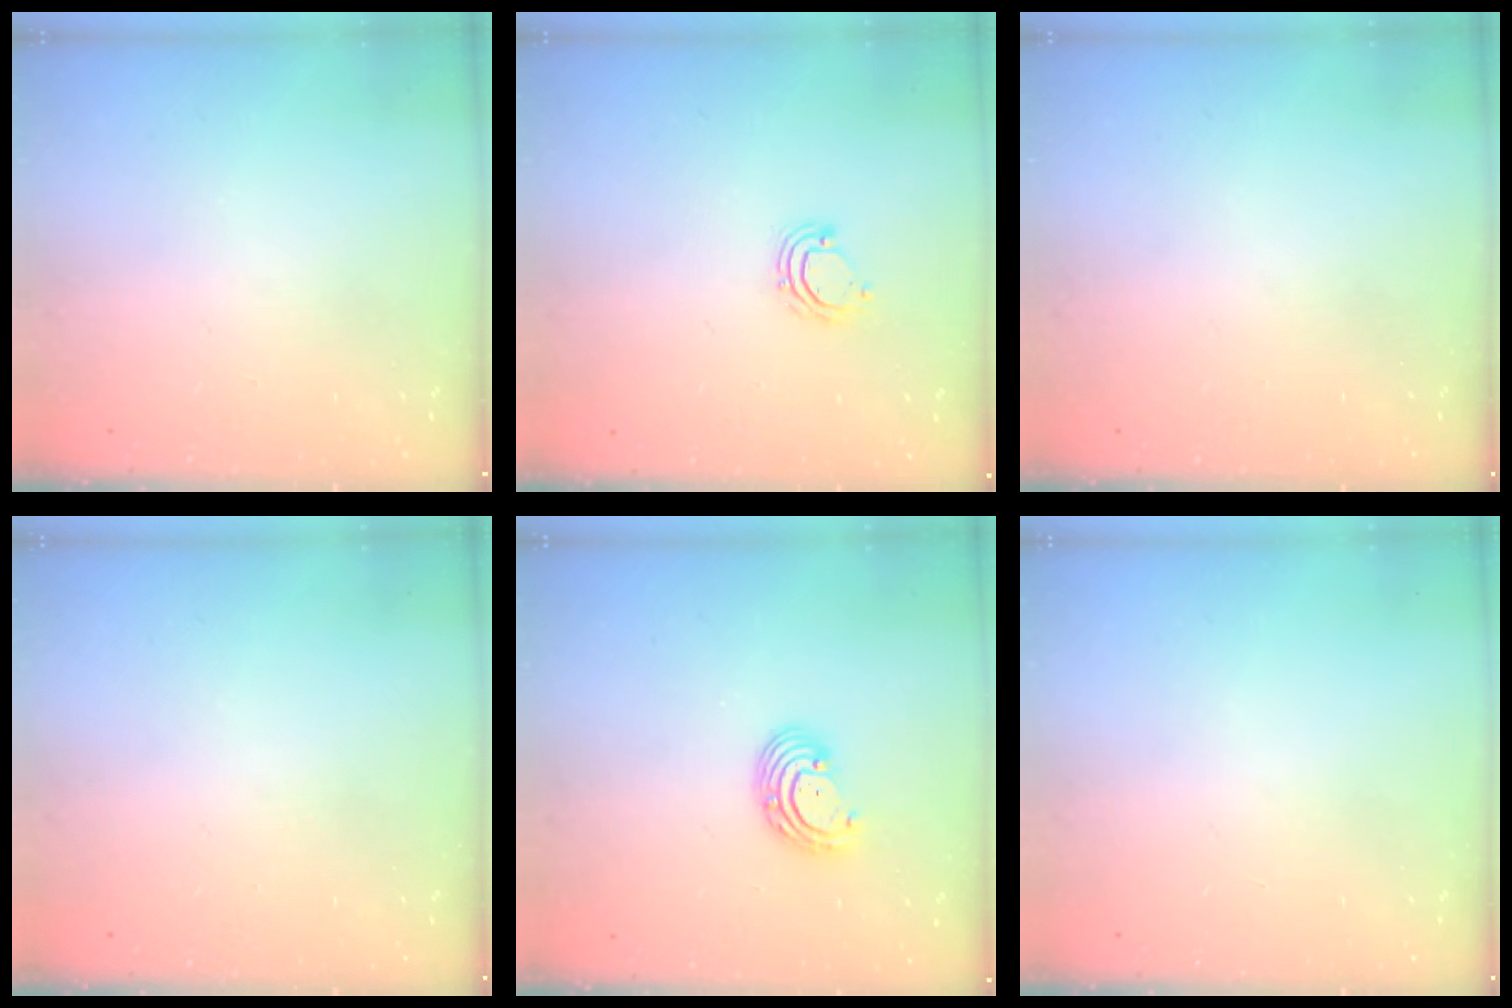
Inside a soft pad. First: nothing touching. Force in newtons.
{"total": 5.4, "press": 5.4, "slide": 0.3}
{"total": 0.0}
{"total": 0.0}
{"total": 5.2, "press": 5.2, "slide": 0.5}
{"total": 0.0}